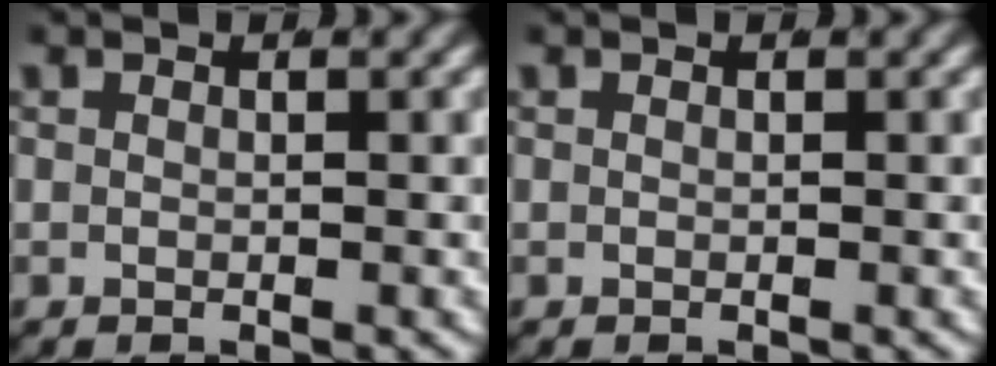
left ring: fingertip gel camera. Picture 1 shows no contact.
{"total": 0.0}